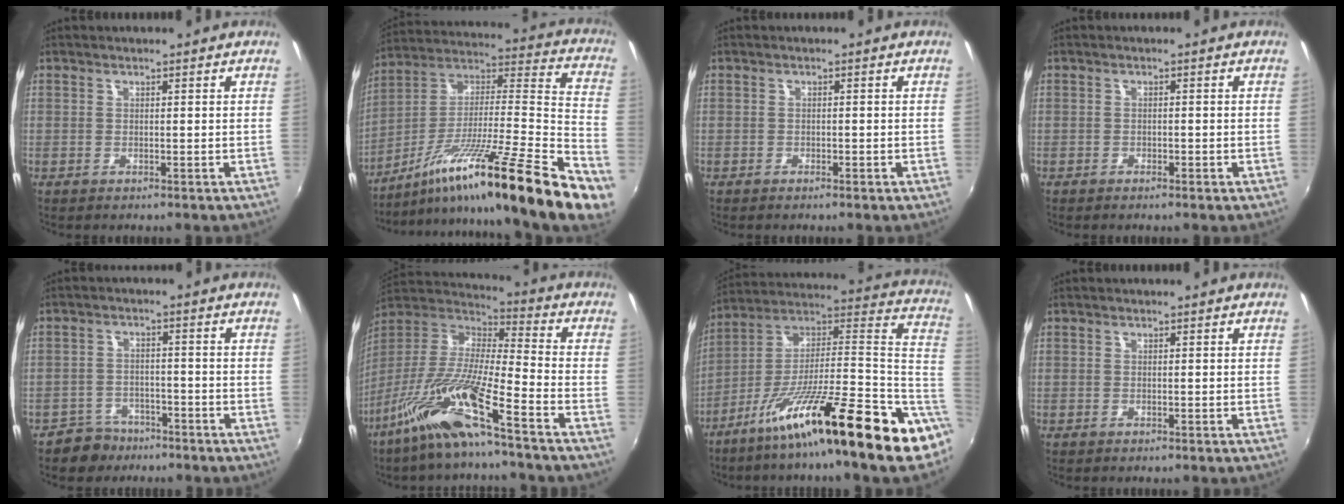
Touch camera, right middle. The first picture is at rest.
{"total": 29.0, "force": [-16.2, 1.5, 24.0], "torque": [-0.330, -0.026, -0.270]}
{"total": 0.9, "force": [-0.7, 0.4, 0.5], "torque": [-0.008, -0.001, -0.013]}
{"total": 1.3, "force": [-1.0, 0.5, 0.7], "torque": [-0.012, -0.002, -0.016]}
{"total": 4.8, "force": [-3.7, 3.0, 0.4], "torque": [-0.024, 0.014, -0.061]}
{"total": 16.3, "force": [-10.8, 0.7, 12.2], "torque": [-0.230, -0.016, -0.214]}
{"total": 25.4, "force": [-11.3, 2.9, 22.5], "torque": [-0.312, -0.008, -0.196]}
{"total": 0.0}